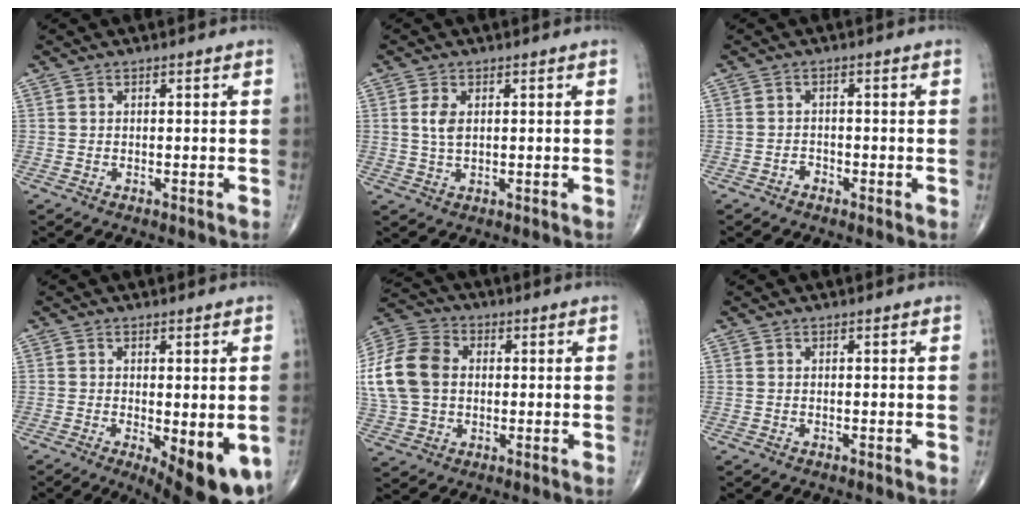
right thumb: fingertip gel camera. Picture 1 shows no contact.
{"total": 3.5, "force": [0.8, 2.0, 2.8], "torque": [-0.055, -0.003, 0.017]}
{"total": 1.3, "force": [-0.9, 0.8, 0.3], "torque": [0.000, 0.002, -0.021]}
{"total": 12.6, "force": [-4.3, 4.0, 11.1], "torque": [-0.125, -0.022, -0.052]}
{"total": 16.9, "force": [1.4, 12.6, 11.2], "torque": [-0.249, 0.022, 0.026]}
{"total": 0.0}